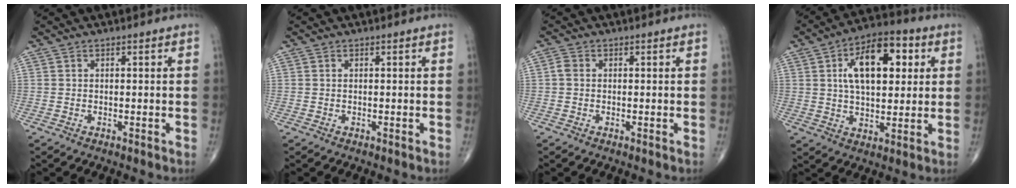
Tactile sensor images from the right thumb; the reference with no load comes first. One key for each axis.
{"total": 0.0}
{"total": 1.4, "fx": 0.0, "fy": 1.1, "fz": 0.8, "tx": -0.014, "ty": 0.002, "tz": -0.003}
{"total": 15.9, "fx": 4.3, "fy": 8.4, "fz": 12.8, "tx": -0.178, "ty": 0.006, "tz": 0.067}